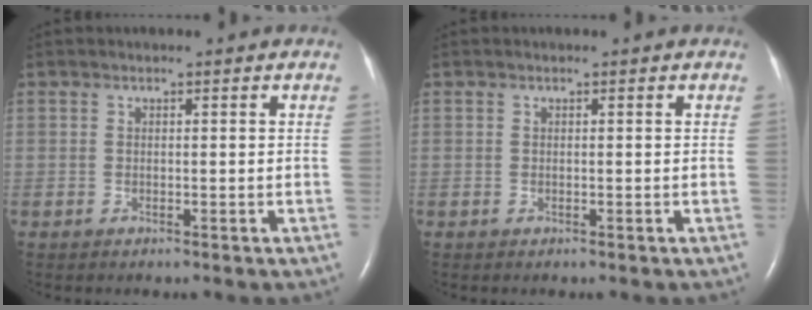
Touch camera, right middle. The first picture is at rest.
{"total": 0.0}